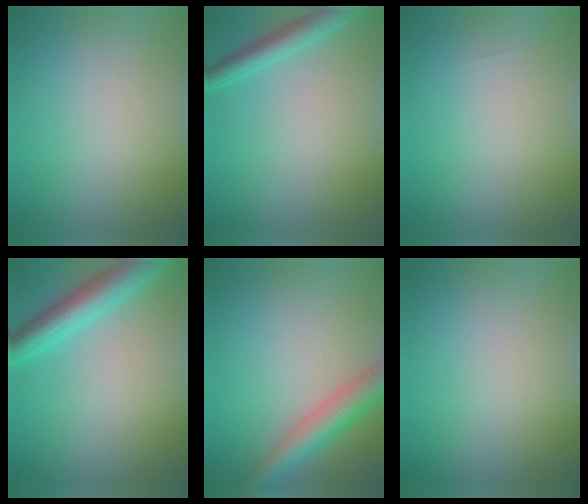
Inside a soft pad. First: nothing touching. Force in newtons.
{"total": 2.7, "press": 2.7, "slide": 0.1}
{"total": 0.0}
{"total": 4.8, "press": 4.8, "slide": 0.1}
{"total": 4.9, "press": 4.9, "slide": 0.3}
{"total": 0.0}